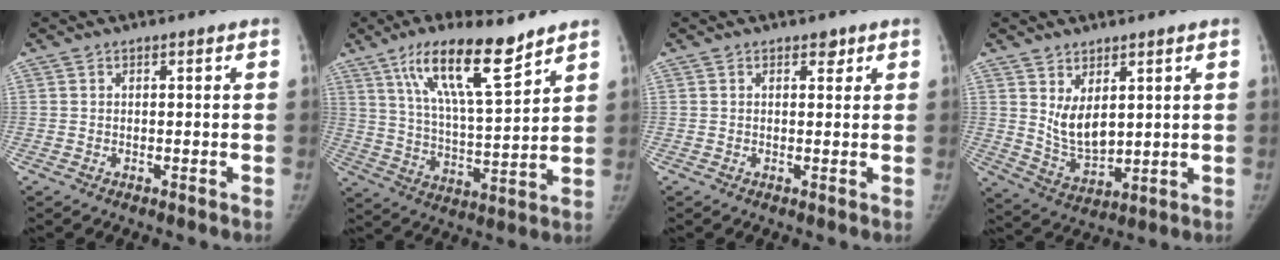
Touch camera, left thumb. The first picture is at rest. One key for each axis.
{"total": 15.5, "fx": 10.1, "fy": 3.7, "fz": 11.2, "tx": -0.182, "ty": -0.053, "tz": 0.189}
{"total": 1.5, "fx": 1.0, "fy": 0.9, "fz": 0.6, "tx": 0.005, "ty": -0.005, "tz": 0.011}
{"total": 7.6, "fx": 2.6, "fy": 4.3, "fz": 5.7, "tx": -0.083, "ty": -0.031, "tz": 0.068}